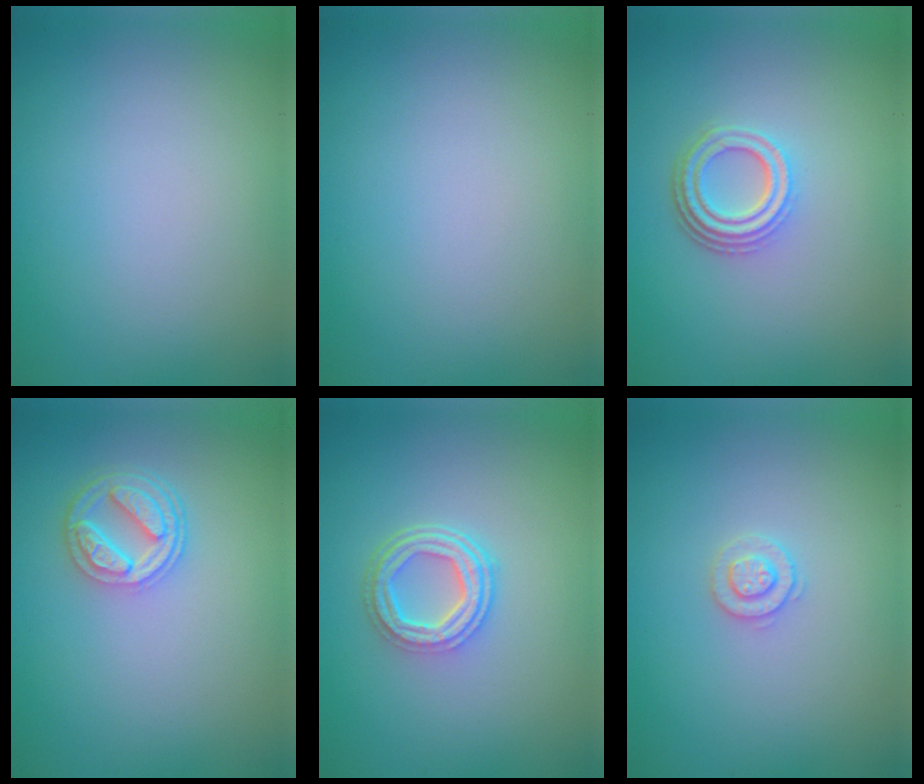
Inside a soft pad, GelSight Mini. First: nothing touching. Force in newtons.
{"total": 0.0}
{"total": 4.1, "press": 3.1, "slide": 2.6}
{"total": 4.4, "press": 3.4, "slide": 2.7}
{"total": 4.3, "press": 3.3, "slide": 2.9}
{"total": 1.8, "press": 1.8, "slide": 0.4}